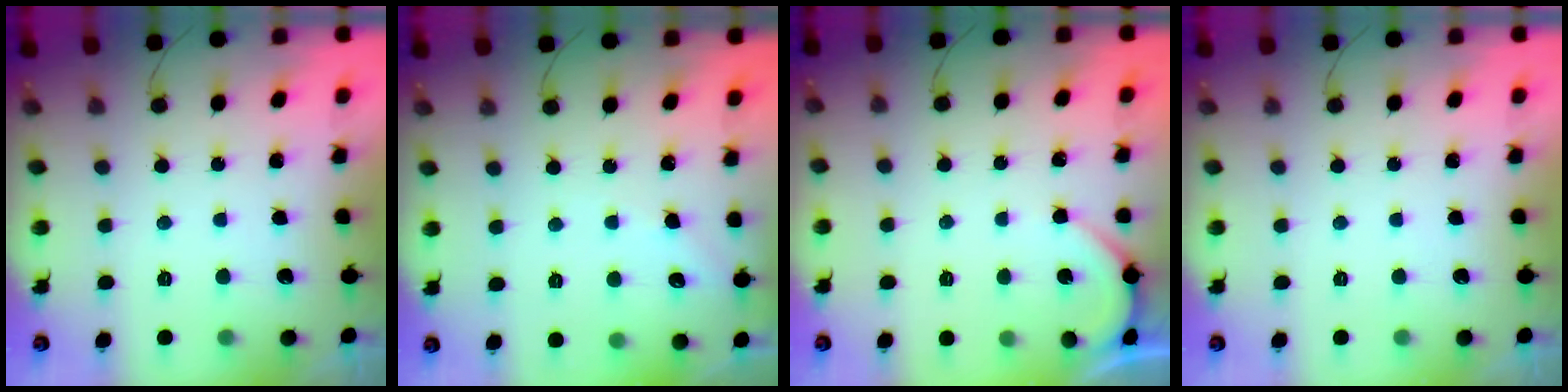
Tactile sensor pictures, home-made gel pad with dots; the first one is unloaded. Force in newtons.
{"total": 3.0, "press": 3.0, "slide": 0.4}
{"total": 2.3, "press": 2.3, "slide": 0.4}
{"total": 0.0}